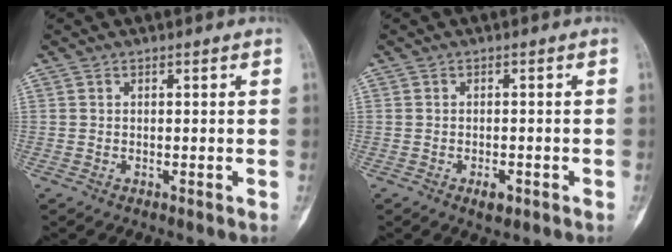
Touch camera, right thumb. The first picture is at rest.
{"total": 1.1, "force": [-0.7, 0.5, 0.6], "torque": [-0.009, 0.002, -0.012]}